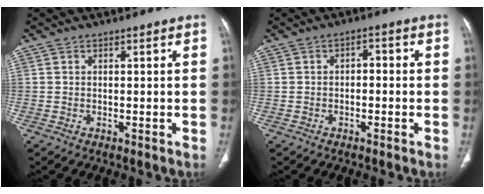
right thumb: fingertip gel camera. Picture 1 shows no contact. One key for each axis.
{"total": 2.1, "fx": -0.6, "fy": 1.4, "fz": 1.5, "tx": -0.011, "ty": 0.014, "tz": -0.017}